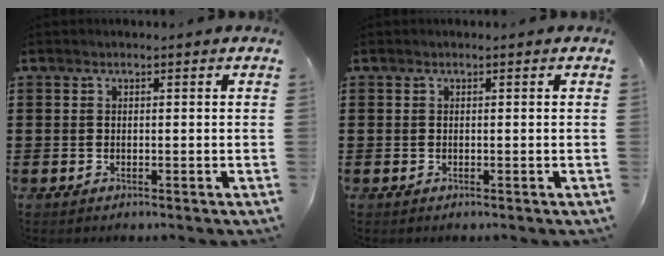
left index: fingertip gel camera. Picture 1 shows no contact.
{"total": 0.0}